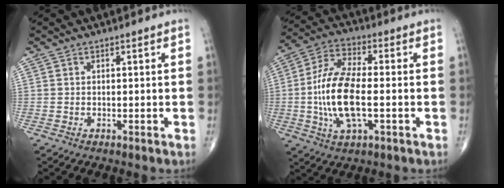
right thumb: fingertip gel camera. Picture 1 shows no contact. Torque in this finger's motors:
{"motor_torque": [0.00, 1.45, 1.54, 0.01, 0.45]}